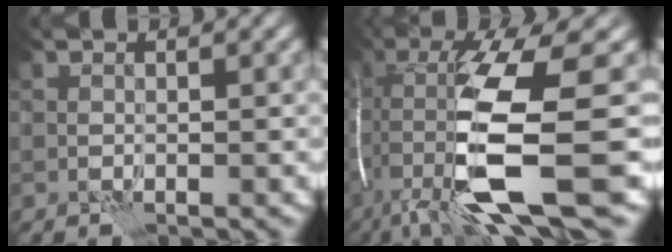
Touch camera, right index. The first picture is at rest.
{"total": 13.6, "force": [-3.7, 2.9, 12.7], "torque": [-0.255, -0.016, -0.055]}